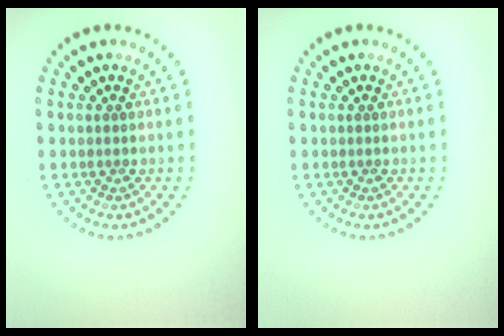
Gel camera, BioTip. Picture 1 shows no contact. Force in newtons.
{"total": 0.0}